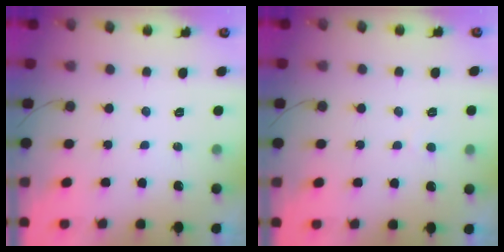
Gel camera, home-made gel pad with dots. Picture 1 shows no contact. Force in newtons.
{"total": 2.2, "press": 2.2, "slide": 0.2}